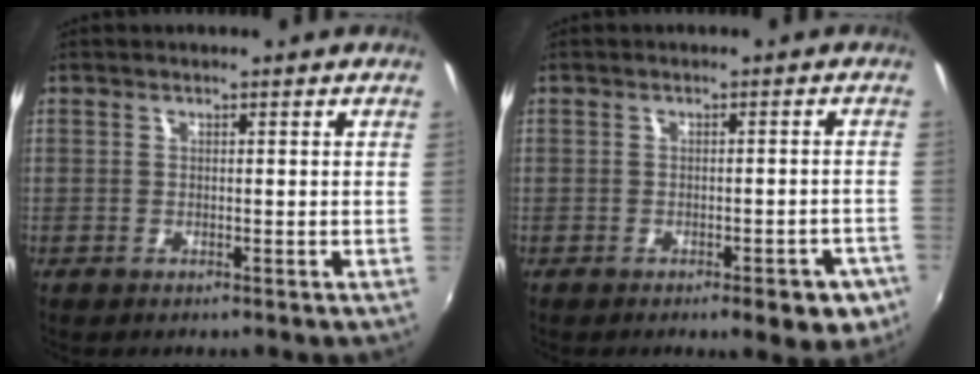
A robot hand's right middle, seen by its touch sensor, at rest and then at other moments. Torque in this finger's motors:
{"motor_torque": [0.03, -0.56, 0.15, 0.12]}